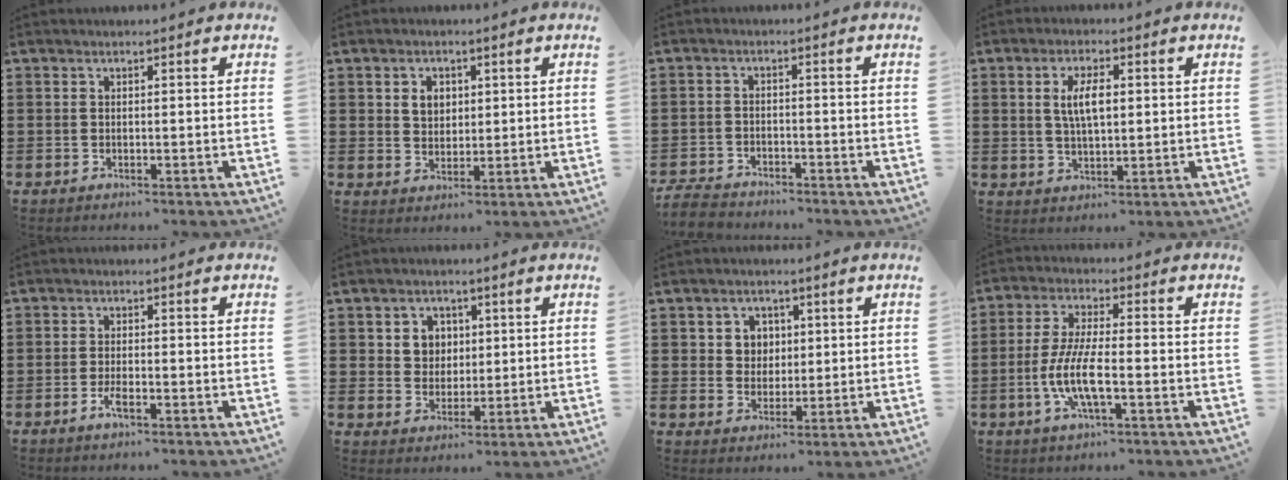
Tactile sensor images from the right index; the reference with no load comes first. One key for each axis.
{"total": 3.3, "fx": 1.0, "fy": 2.6, "fz": 1.7, "tx": -0.043, "ty": 0.010, "tz": 0.017}
{"total": 3.7, "fx": -3.6, "fy": 0.6, "fz": 0.6, "tx": -0.027, "ty": -0.004, "tz": -0.078}
{"total": 5.4, "fx": 1.0, "fy": 2.1, "fz": 4.9, "tx": -0.099, "ty": 0.009, "tz": 0.015}
{"total": 2.4, "fx": -1.3, "fy": 0.6, "fz": 2.0, "tx": -0.042, "ty": -0.004, "tz": -0.025}
{"total": 4.2, "fx": 1.2, "fy": 3.9, "fz": 1.1, "tx": -0.032, "ty": 0.010, "tz": 0.018}
{"total": 3.9, "fx": 1.1, "fy": 3.6, "fz": 1.1, "tx": -0.037, "ty": 0.013, "tz": 0.018}
{"total": 7.9, "fx": -2.6, "fy": 1.9, "fz": 7.2, "tx": -0.161, "ty": -0.015, "tz": -0.055}